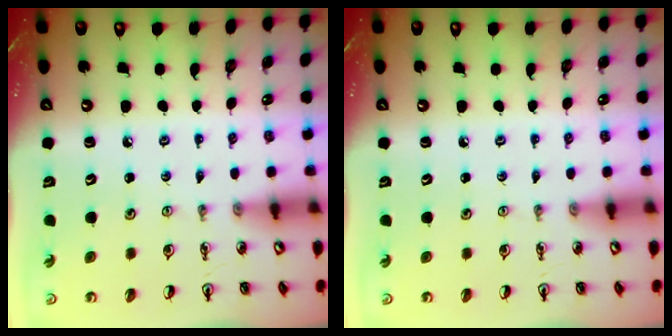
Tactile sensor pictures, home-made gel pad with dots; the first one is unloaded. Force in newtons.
{"total": 0.0}